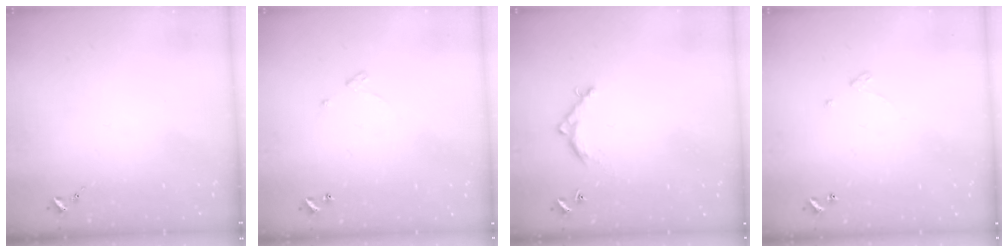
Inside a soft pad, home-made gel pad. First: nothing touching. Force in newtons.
{"total": 3.2, "press": 3.1, "slide": 0.3}
{"total": 5.5, "press": 5.5, "slide": 0.3}
{"total": 2.6, "press": 2.6, "slide": 0.2}